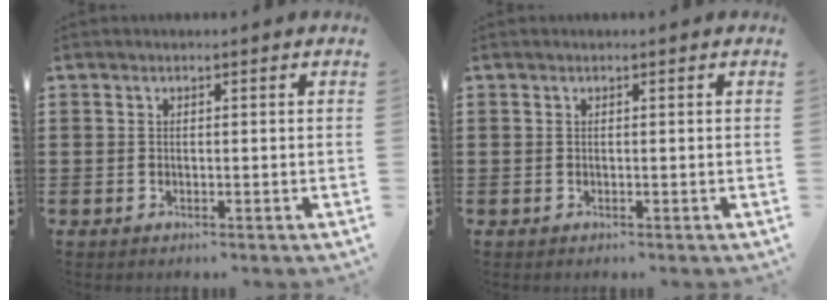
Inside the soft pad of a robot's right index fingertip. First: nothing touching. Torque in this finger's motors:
{"motor_torque": [0.00, 0.00, 0.00, -0.01]}